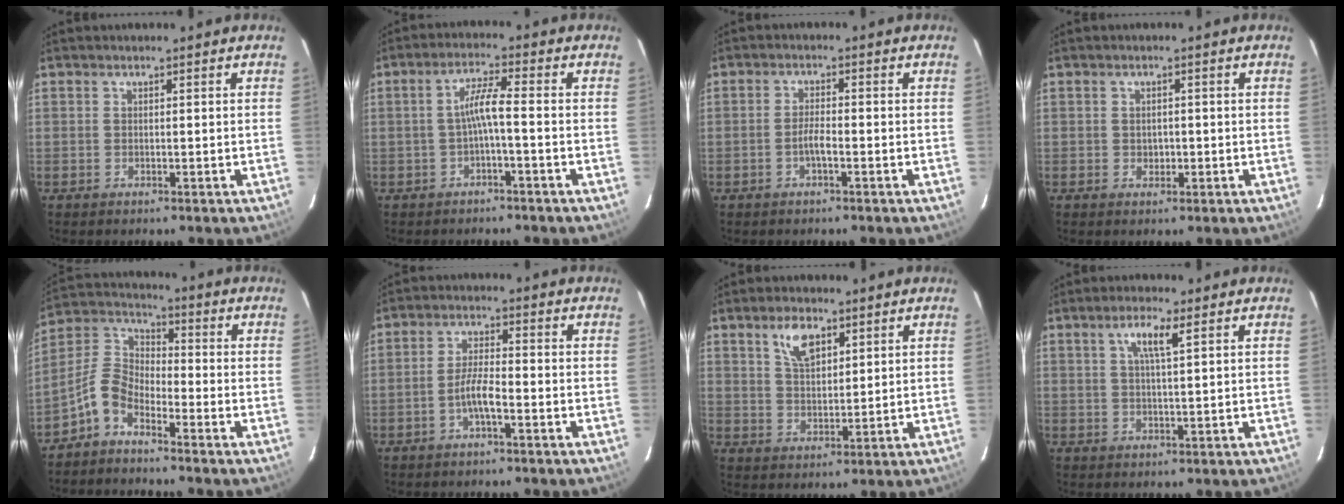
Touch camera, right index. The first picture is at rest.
{"total": 4.0, "force": [-1.5, -0.1, 3.7], "torque": [-0.079, 0.010, -0.026]}
{"total": 2.5, "force": [-1.3, 0.4, 2.2], "torque": [-0.046, 0.004, -0.026]}
{"total": 1.7, "force": [-0.3, 1.5, 0.8], "torque": [-0.011, 0.003, -0.005]}
{"total": 6.8, "force": [-4.7, 3.2, 3.7], "torque": [-0.087, 0.022, -0.107]}
{"total": 4.5, "force": [-2.3, 0.7, 3.8], "torque": [-0.081, 0.005, -0.044]}
{"total": 6.4, "force": [3.5, 3.1, 4.3], "torque": [-0.077, 0.007, 0.068]}
{"total": 4.3, "force": [2.0, 0.4, 3.8], "torque": [-0.073, 0.005, 0.034]}